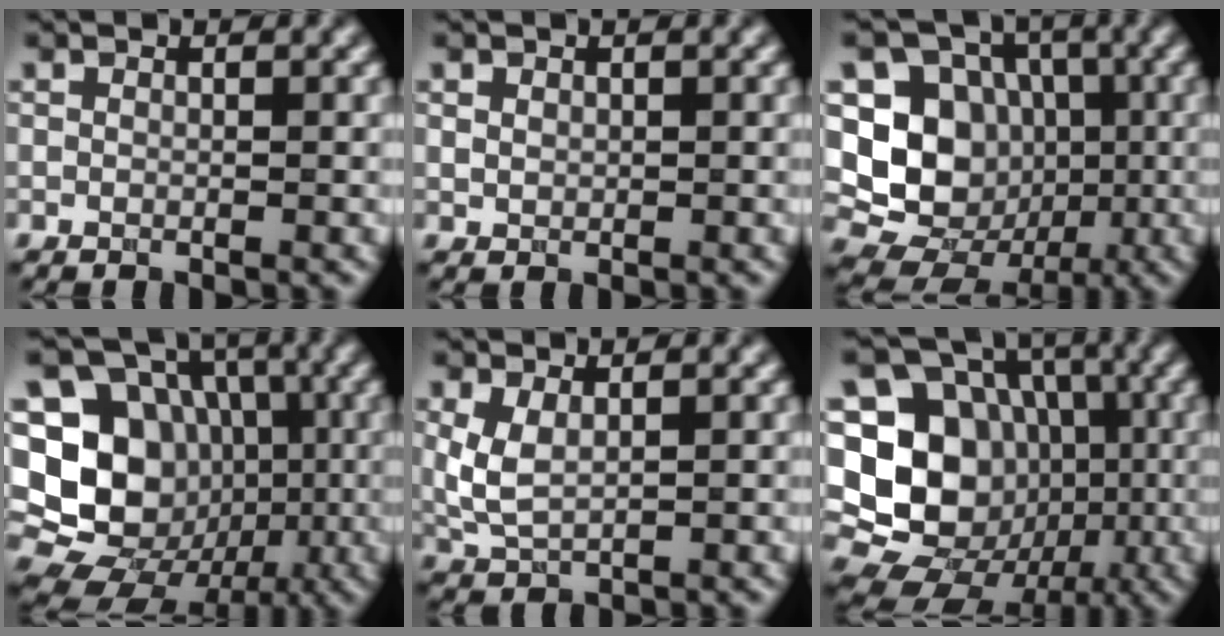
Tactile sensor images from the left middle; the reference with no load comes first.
{"total": 0.7, "force": [0.4, 0.6, 0.3], "torque": [-0.006, -0.003, 0.010]}
{"total": 9.2, "force": [-0.5, 8.1, 4.3], "torque": [-0.075, -0.008, -0.028]}
{"total": 18.1, "force": [-1.4, 16.4, 7.6], "torque": [-0.163, 0.025, -0.043]}
{"total": 2.7, "force": [0.8, 1.3, 2.3], "torque": [-0.058, -0.002, 0.021]}
{"total": 18.2, "force": [-1.5, 16.4, 7.7], "torque": [-0.163, 0.028, -0.048]}